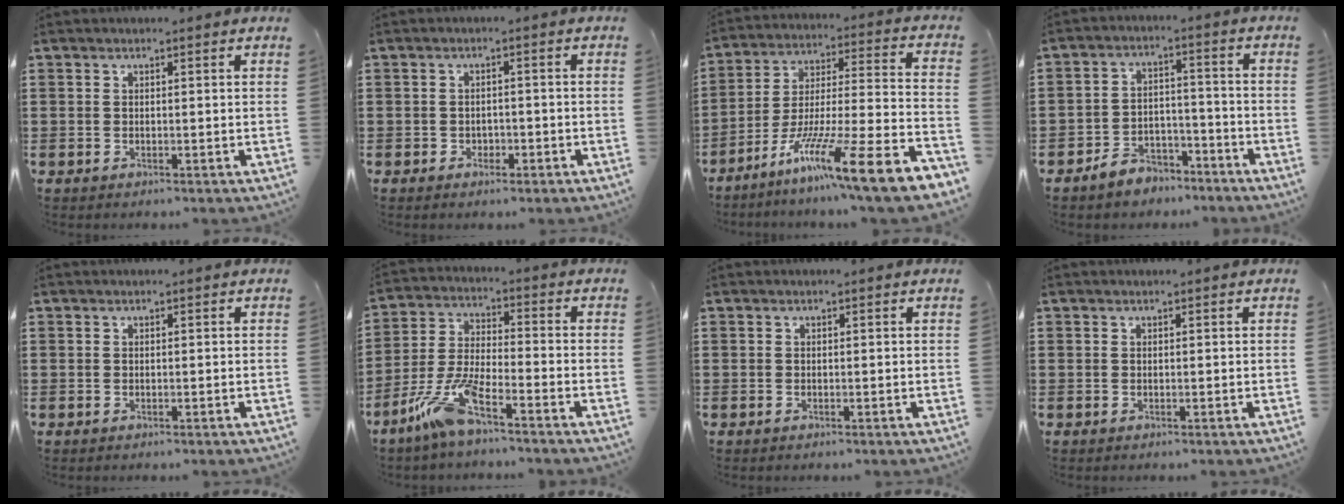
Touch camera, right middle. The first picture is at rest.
{"total": 1.4, "force": [-1.0, 0.9, 0.5], "torque": [-0.014, -0.001, -0.021]}
{"total": 14.2, "force": [-9.7, 0.1, 10.4], "torque": [-0.166, 0.006, -0.177]}
{"total": 4.9, "force": [-4.6, 1.8, 0.4], "torque": [-0.011, 0.013, -0.092]}
{"total": 0.0}
{"total": 9.4, "force": [-6.4, 1.1, 6.8], "torque": [-0.168, -0.014, -0.130]}
{"total": 0.0}
{"total": 0.0}